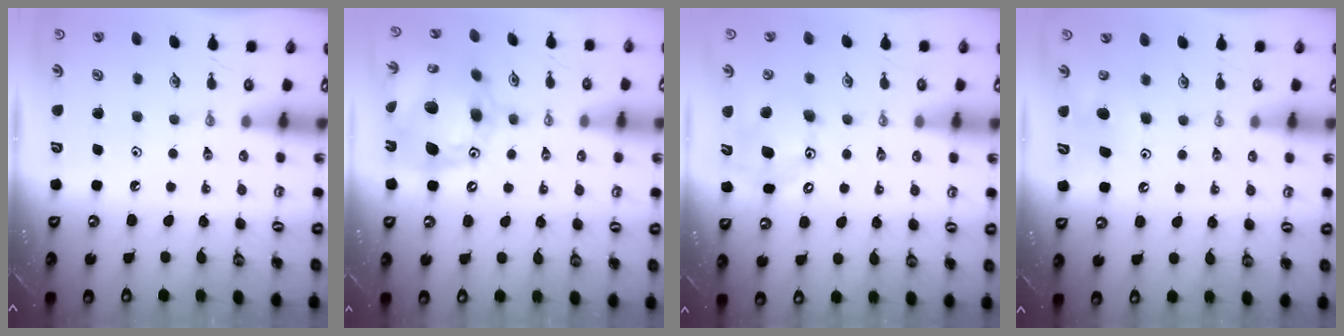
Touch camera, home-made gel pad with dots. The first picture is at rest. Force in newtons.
{"total": 19.4, "press": 19.3, "slide": 2.1}
{"total": 11.9, "press": 11.4, "slide": 3.4}
{"total": 6.4, "press": 6.1, "slide": 2.0}